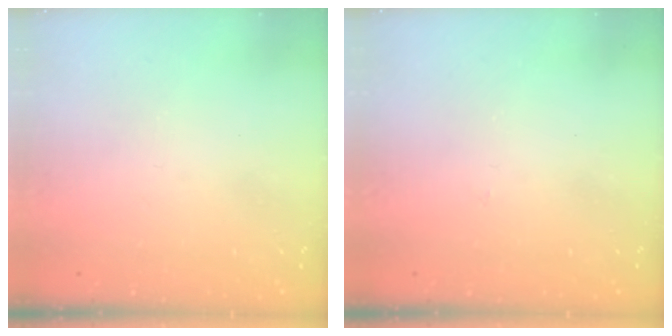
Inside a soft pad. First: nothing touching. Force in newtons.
{"total": 2.8, "press": 2.8, "slide": 0.4}